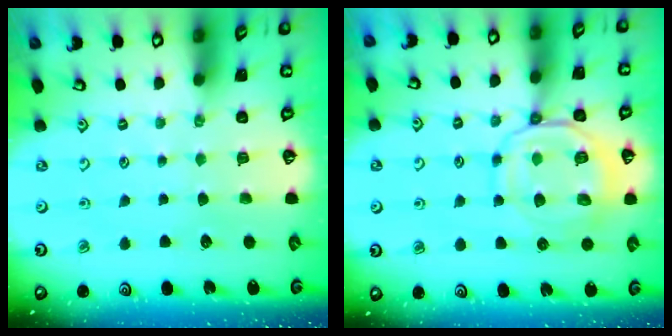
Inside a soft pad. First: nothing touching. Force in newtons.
{"total": 11.7, "press": 11.6, "slide": 1.2}